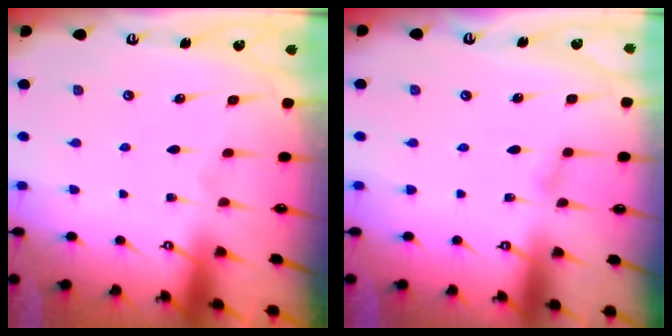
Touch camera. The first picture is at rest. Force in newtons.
{"total": 2.8, "press": 2.8, "slide": 0.2}